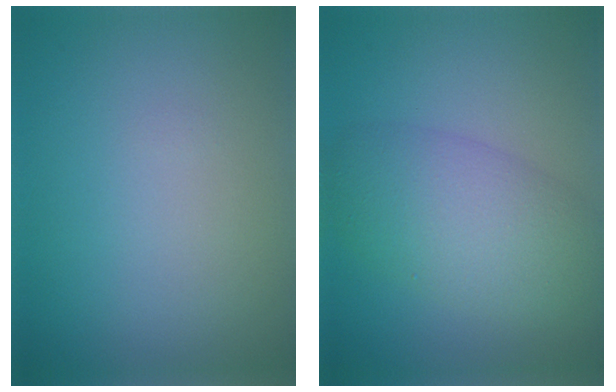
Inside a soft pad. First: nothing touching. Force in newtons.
{"total": 6.2, "press": 6.2, "slide": 0.1}